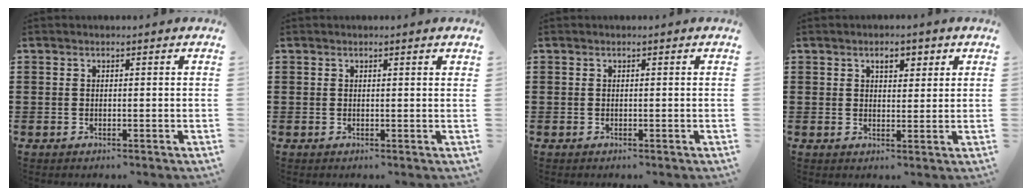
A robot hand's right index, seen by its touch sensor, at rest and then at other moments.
{"total": 0.0}
{"total": 0.0}
{"total": 2.7, "force": [1.3, 1.4, 1.8], "torque": [-0.026, 0.001, 0.018]}